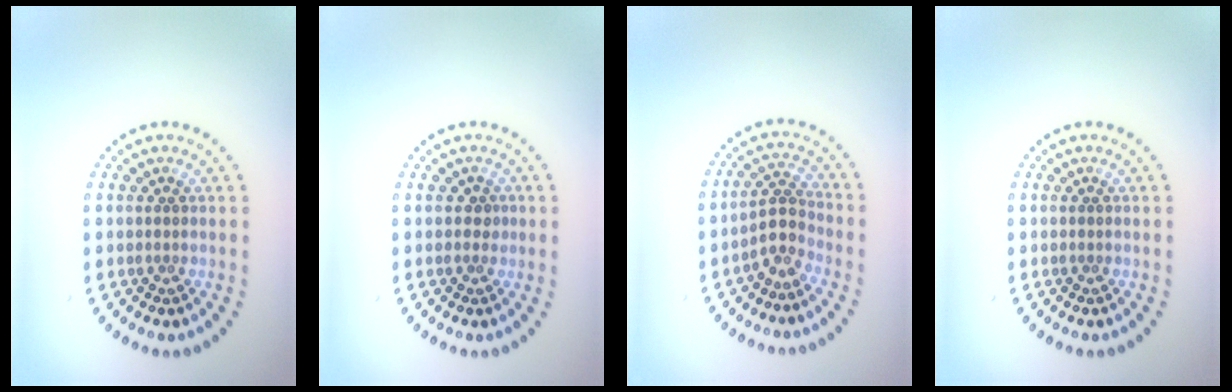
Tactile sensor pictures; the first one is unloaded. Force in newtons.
{"total": 0.9, "press": 0.7, "slide": 0.6}
{"total": 2.5, "press": 1.9, "slide": 1.6}
{"total": 0.0}